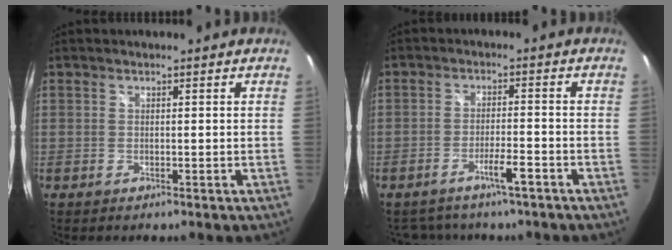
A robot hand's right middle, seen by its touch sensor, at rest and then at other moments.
{"total": 5.7, "force": [-4.6, 1.5, 3.0], "torque": [-0.061, 0.000, -0.070]}